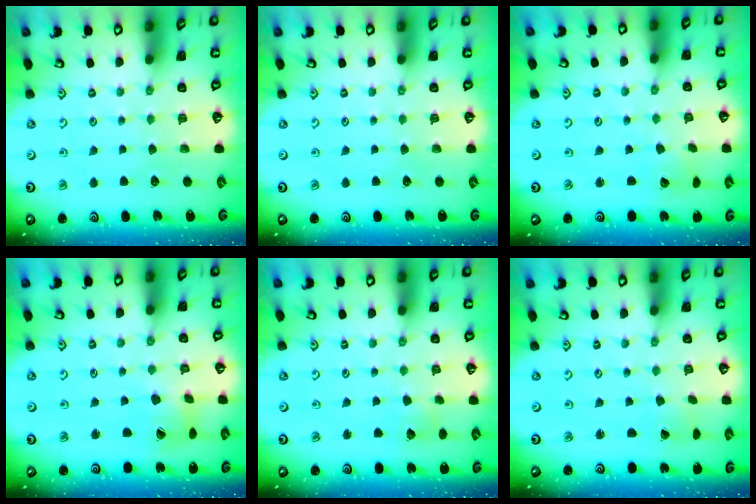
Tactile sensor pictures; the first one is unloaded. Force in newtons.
{"total": 0.0}
{"total": 2.2, "press": 2.2, "slide": 0.2}
{"total": 6.1, "press": 6.1, "slide": 0.7}
{"total": 5.2, "press": 5.2, "slide": 0.5}
{"total": 0.0}